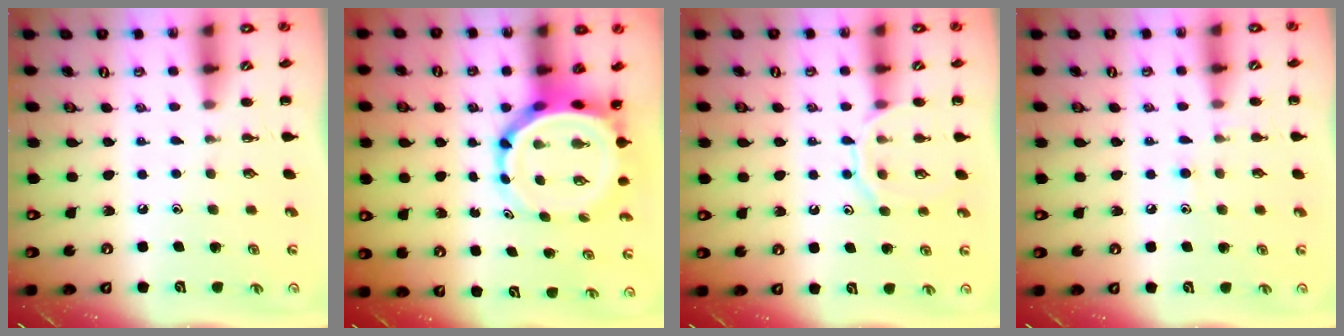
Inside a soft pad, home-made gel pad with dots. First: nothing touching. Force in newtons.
{"total": 7.3, "press": 6.9, "slide": 2.5}
{"total": 10.0, "press": 10.0, "slide": 0.6}
{"total": 7.5, "press": 7.2, "slide": 2.2}